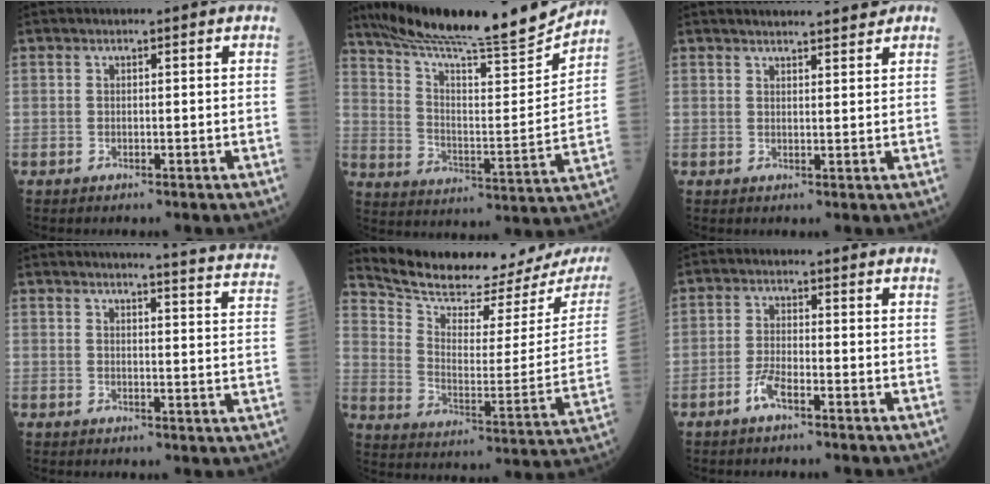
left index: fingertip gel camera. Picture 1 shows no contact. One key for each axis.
{"total": 21.3, "fx": 19.3, "fy": -0.3, "fz": 8.9, "tx": -0.154, "ty": -0.037, "tz": 0.296}
{"total": 7.7, "fx": 7.1, "fy": 1.1, "fz": 2.7, "tx": -0.035, "ty": 0.009, "tz": 0.084}
{"total": 14.9, "fx": 14.2, "fy": -0.1, "fz": 4.6, "tx": -0.047, "ty": -0.081, "tz": 0.135}
{"total": 19.8, "fx": 18.7, "fy": 2.2, "fz": 6.3, "tx": -0.110, "ty": -0.073, "tz": 0.265}
{"total": 3.2, "fx": -2.1, "fy": 0.6, "fz": 2.4, "tx": -0.054, "ty": -0.001, "tz": -0.043}